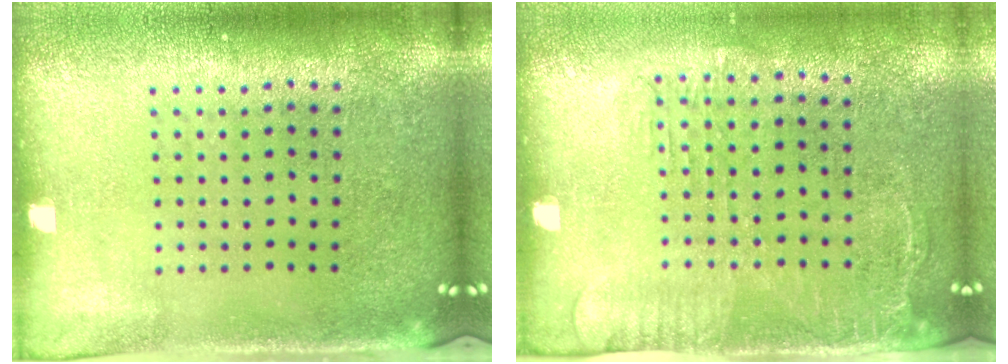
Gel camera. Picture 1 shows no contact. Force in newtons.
{"total": 1.6, "press": 1.2, "slide": 1.0}